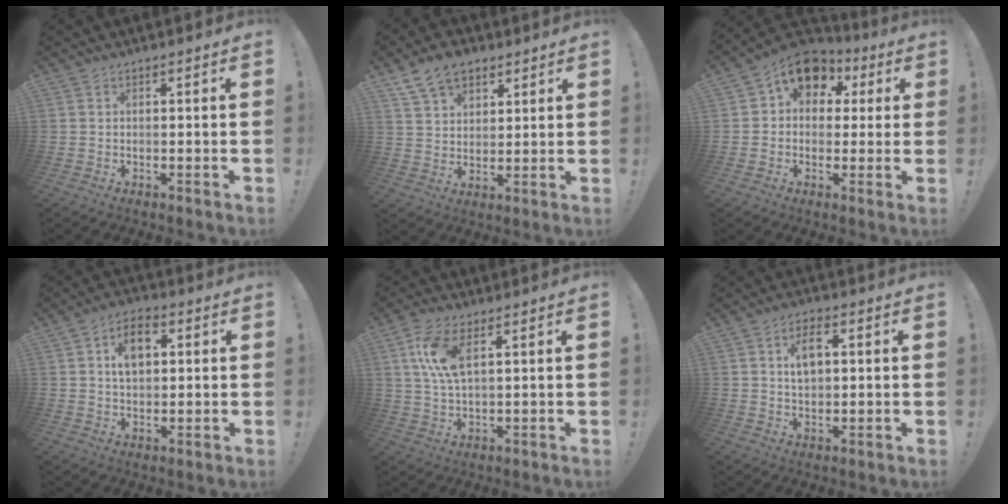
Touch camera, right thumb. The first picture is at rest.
{"total": 10.4, "force": [6.6, 6.6, 4.4], "torque": [-0.071, -0.030, 0.127]}
{"total": 11.6, "force": [5.2, 8.5, 5.8], "torque": [-0.082, -0.022, 0.100]}
{"total": 8.6, "force": [2.6, 5.7, 6.0], "torque": [-0.083, 0.004, 0.043]}
{"total": 9.7, "force": [3.6, 4.2, 8.0], "torque": [-0.167, -0.009, 0.062]}
{"total": 6.9, "force": [1.8, 4.3, 5.2], "torque": [-0.073, 0.003, 0.027]}